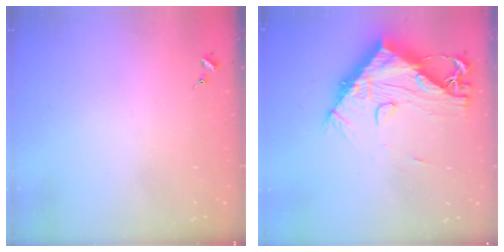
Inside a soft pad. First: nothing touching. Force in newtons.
{"total": 18.4, "press": 18.3, "slide": 1.6}